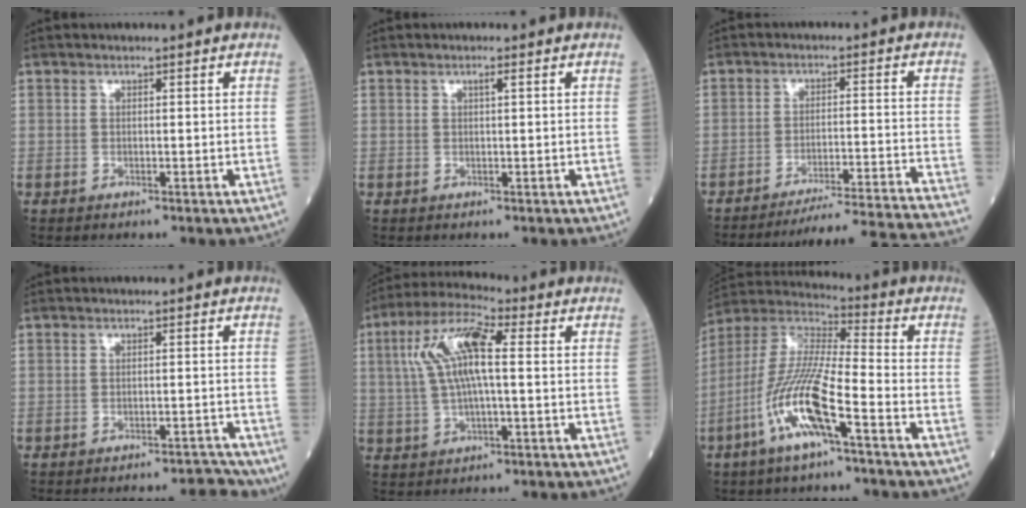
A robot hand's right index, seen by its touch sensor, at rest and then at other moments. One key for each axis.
{"total": 0.8, "fx": 0.3, "fy": 0.0, "fz": 0.7, "tx": -0.015, "ty": 0.001, "tz": 0.006}
{"total": 20.6, "fx": -19.7, "fy": -3.2, "fz": 5.3, "tx": -0.034, "ty": -0.035, "tz": -0.261}
{"total": 4.8, "fx": -4.7, "fy": 1.0, "fz": 0.8, "tx": 0.004, "ty": 0.009, "tz": -0.055}
{"total": 10.3, "fx": 1.6, "fy": 2.3, "fz": 10.0, "tx": -0.210, "ty": 0.024, "tz": 0.028}
{"total": 13.7, "fx": -6.0, "fy": 1.6, "fz": 12.3, "tx": -0.261, "ty": -0.006, "tz": -0.120}